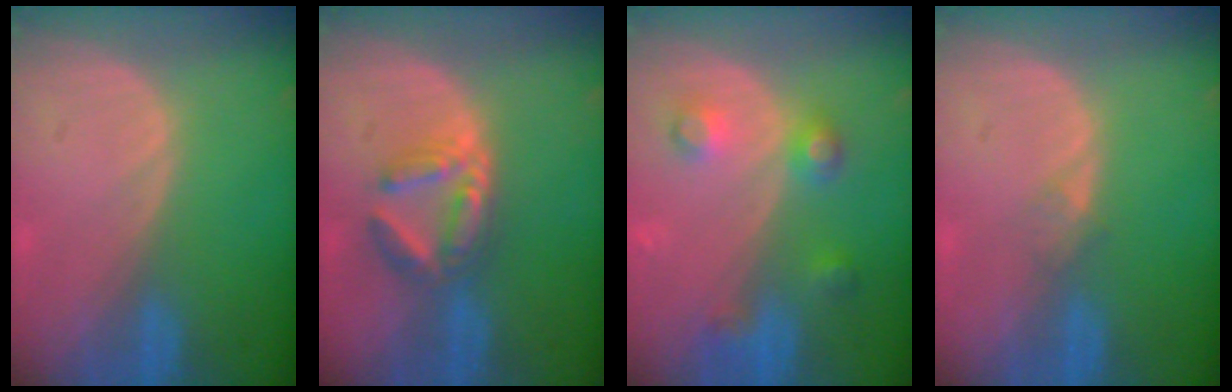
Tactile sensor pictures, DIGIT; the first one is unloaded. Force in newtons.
{"total": 5.9, "press": 5.6, "slide": 1.8}
{"total": 4.9, "press": 4.9, "slide": 0.2}
{"total": 1.1, "press": 1.0, "slide": 0.1}